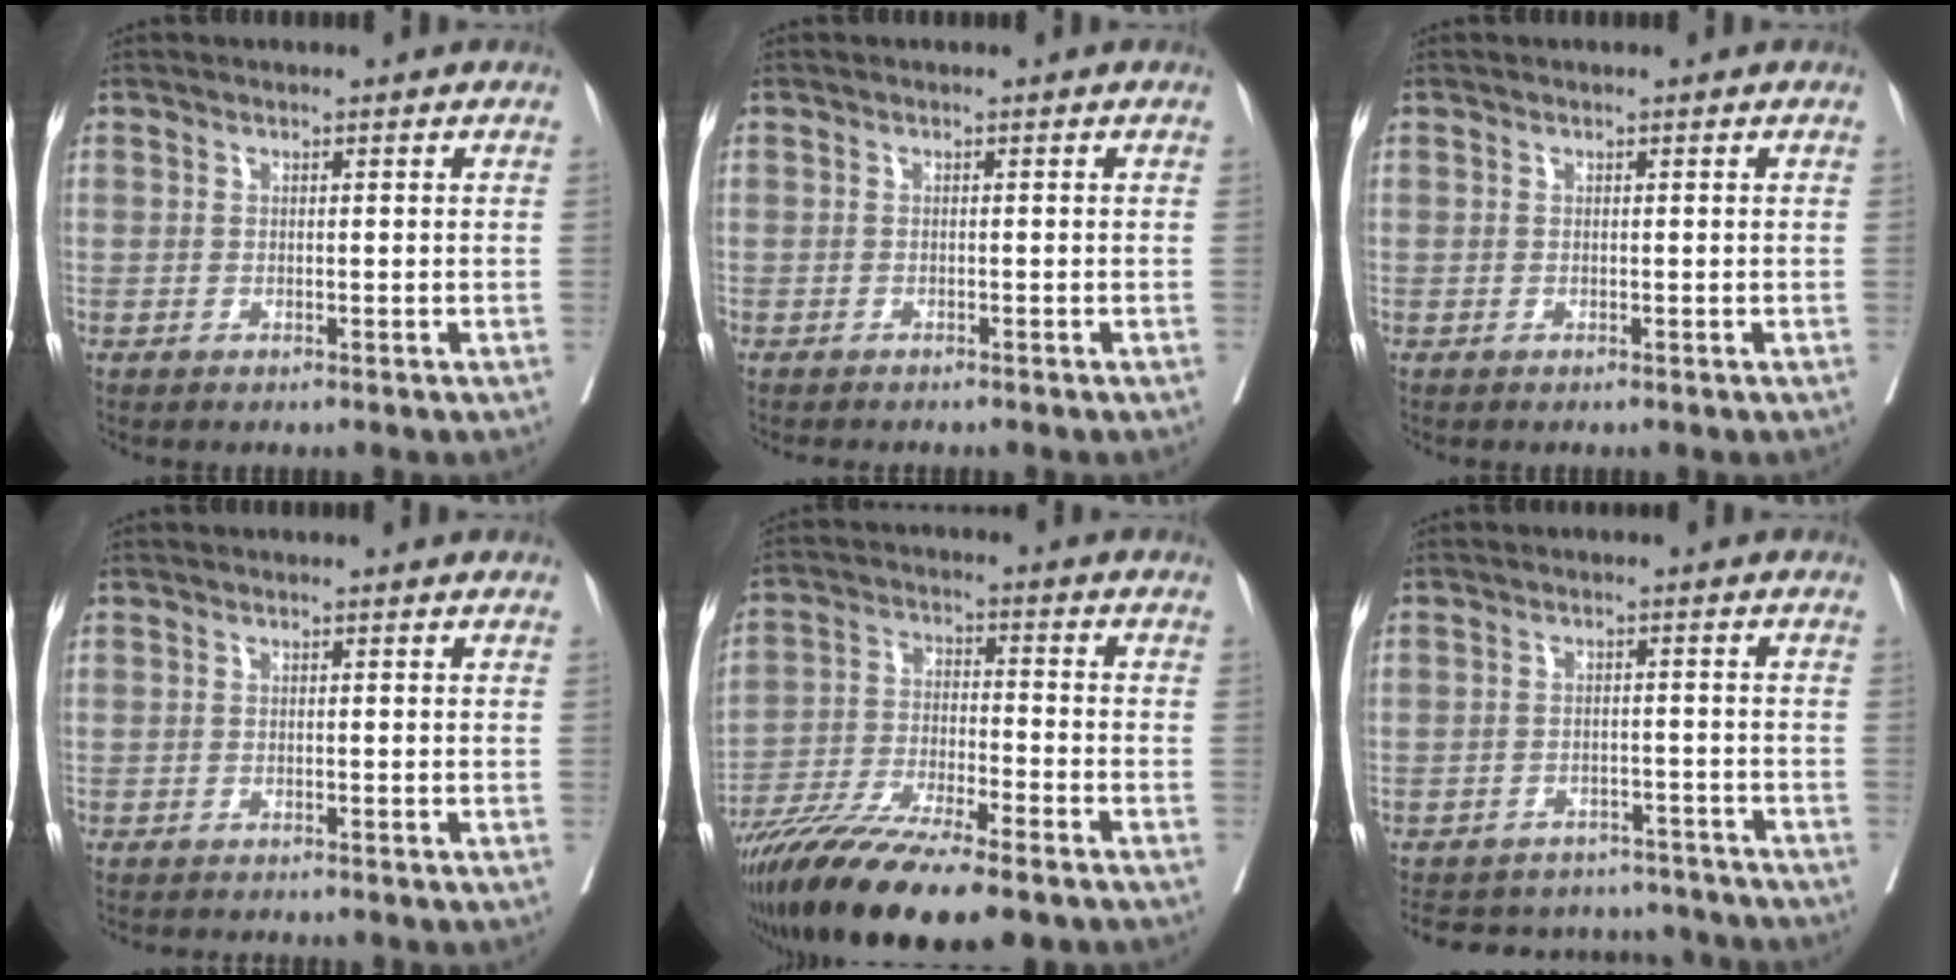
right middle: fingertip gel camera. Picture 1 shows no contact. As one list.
[{"total": 2.7, "force": [-2.5, 0.5, 1.1], "torque": [-0.020, -0.006, -0.031]}, {"total": 0.0}, {"total": 1.9, "force": [-1.8, 0.1, 0.4], "torque": [-0.008, -0.004, -0.025]}, {"total": 16.3, "force": [-12.2, 2.2, 10.6], "torque": [-0.203, -0.039, -0.212]}, {"total": 14.1, "force": [-12.8, 5.2, 2.5], "torque": [-0.045, 0.027, -0.155]}]